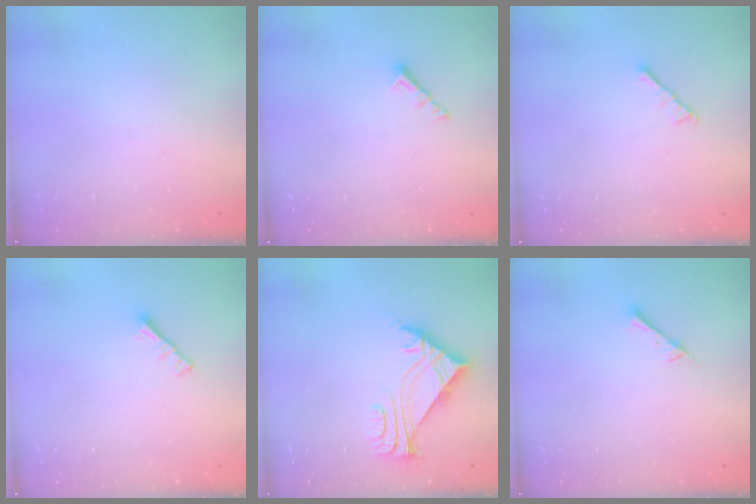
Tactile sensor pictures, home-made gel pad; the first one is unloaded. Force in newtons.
{"total": 3.6, "press": 3.6, "slide": 0.4}
{"total": 2.1, "press": 2.1, "slide": 0.5}
{"total": 2.4, "press": 2.4, "slide": 0.6}
{"total": 6.2, "press": 6.2, "slide": 0.2}
{"total": 2.6, "press": 2.6, "slide": 0.3}